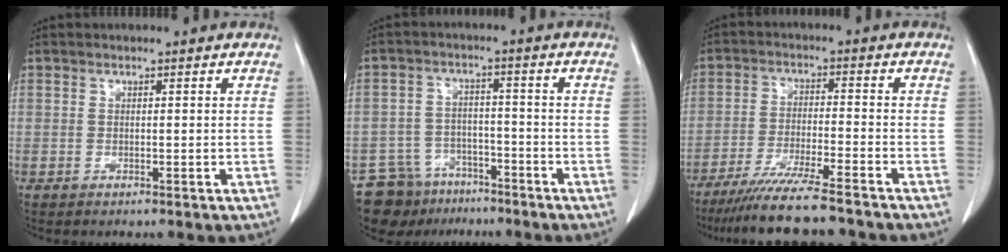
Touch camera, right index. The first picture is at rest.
{"total": 8.5, "force": [-6.6, 5.3, 0.5], "torque": [-0.005, 0.027, -0.106]}
{"total": 12.2, "force": [-10.4, 0.1, 6.3], "torque": [-0.097, -0.033, -0.169]}